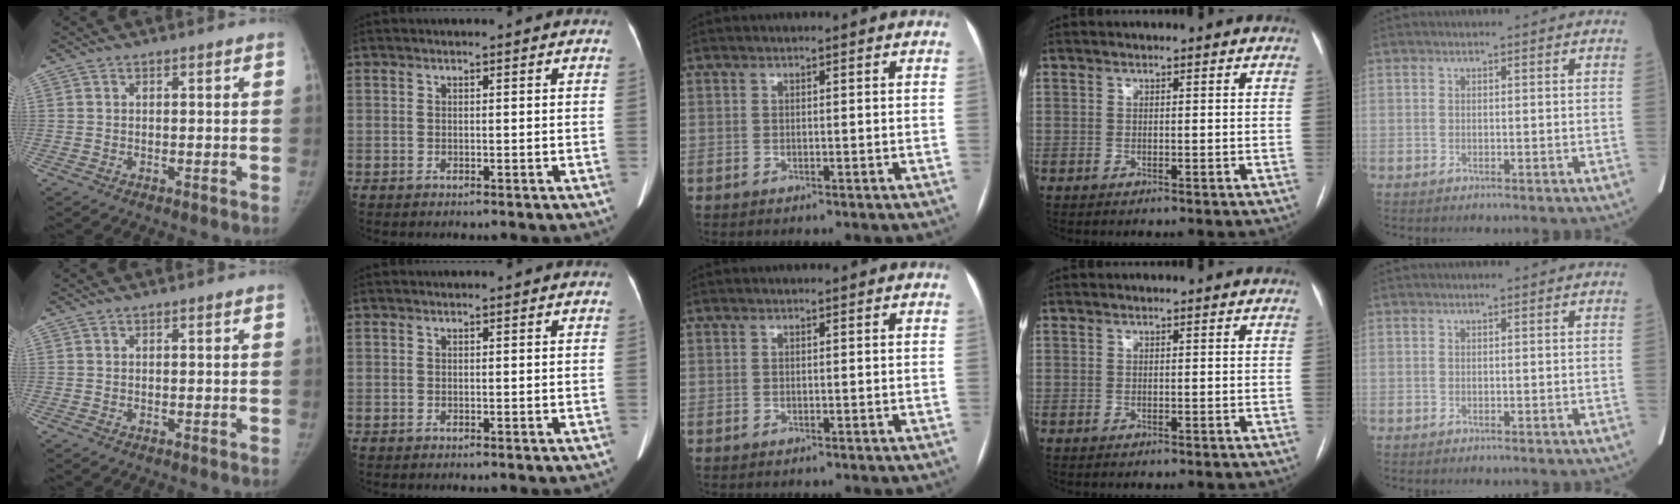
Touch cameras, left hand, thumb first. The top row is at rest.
{}